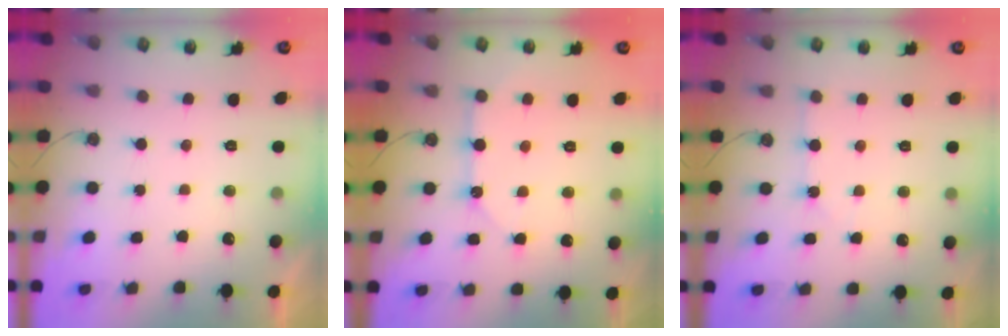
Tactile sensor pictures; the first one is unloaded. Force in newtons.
{"total": 9.3, "press": 9.3, "slide": 0.6}
{"total": 2.0, "press": 2.0, "slide": 0.2}